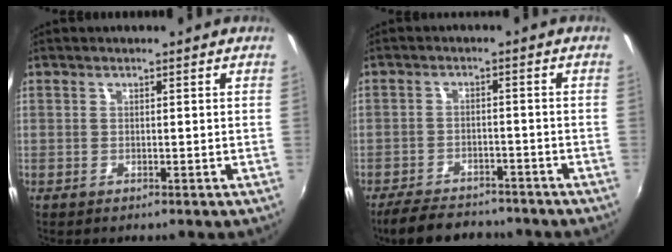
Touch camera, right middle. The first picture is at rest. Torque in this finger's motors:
{"motor_torque": [1.08, -1.06, 0.39, 0.14]}